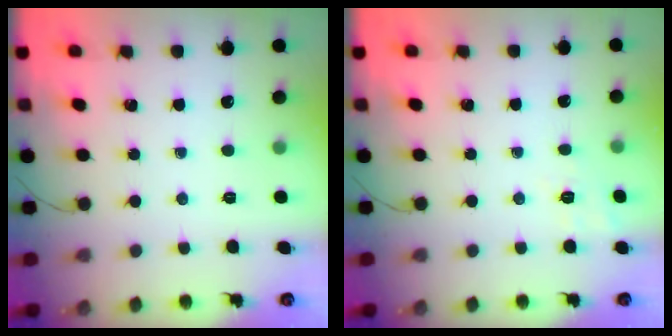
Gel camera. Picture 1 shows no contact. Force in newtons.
{"total": 2.4, "press": 1.2, "slide": 2.1}